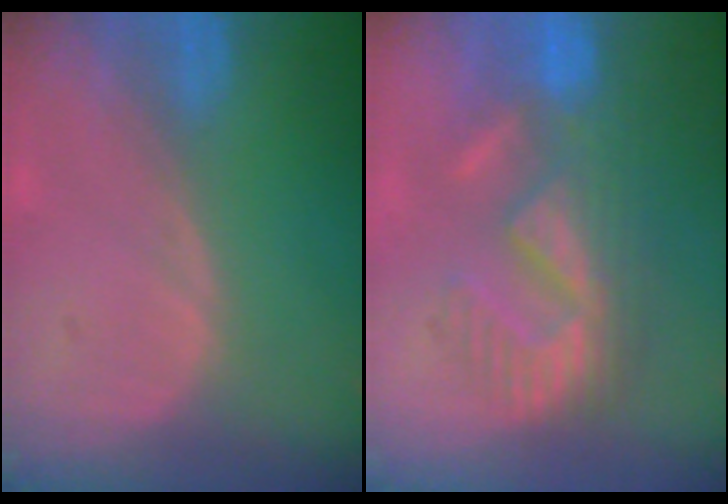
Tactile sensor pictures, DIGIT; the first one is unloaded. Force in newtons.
{"total": 9.0, "press": 8.8, "slide": 1.9}